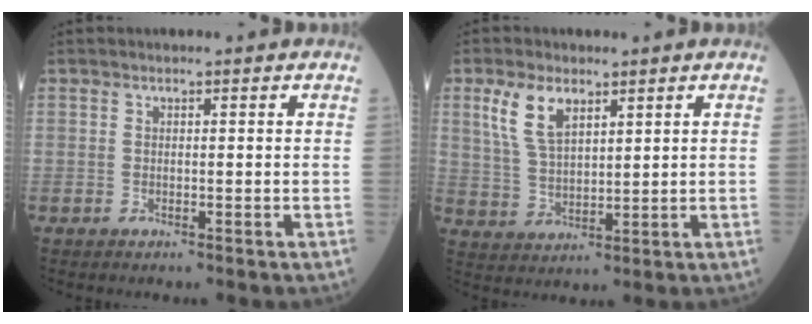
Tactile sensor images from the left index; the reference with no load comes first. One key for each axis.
{"total": 6.8, "fx": 3.6, "fy": 3.1, "fz": 4.8, "tx": -0.110, "ty": 0.011, "tz": 0.083}